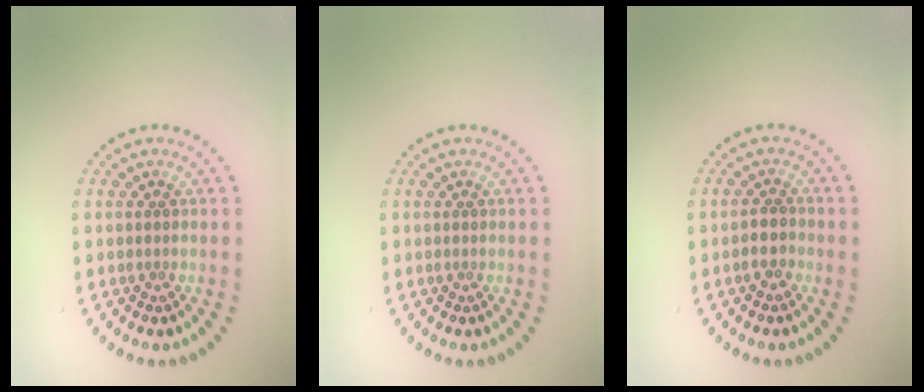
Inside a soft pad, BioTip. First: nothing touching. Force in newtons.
{"total": 0.0}
{"total": 1.6, "press": 1.4, "slide": 0.7}